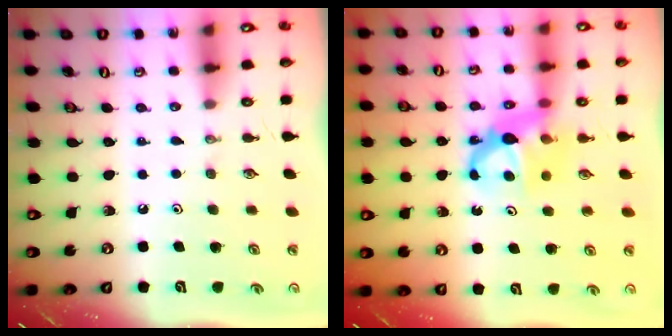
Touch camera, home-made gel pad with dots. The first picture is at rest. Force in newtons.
{"total": 7.0, "press": 7.0, "slide": 0.1}